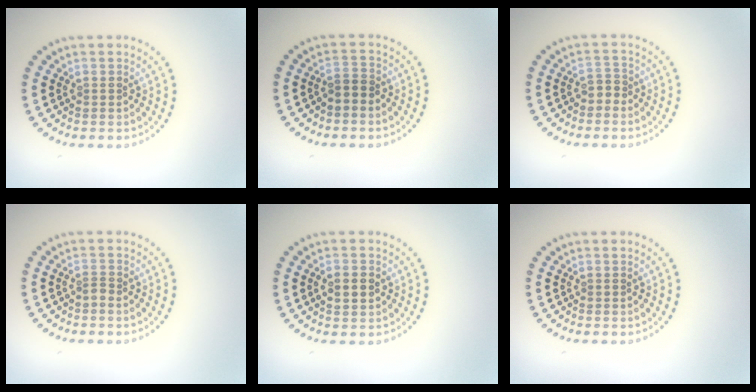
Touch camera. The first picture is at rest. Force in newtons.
{"total": 1.6, "press": 1.4, "slide": 0.8}
{"total": 1.0, "press": 0.8, "slide": 0.5}
{"total": 0.8, "press": 0.5, "slide": 0.6}
{"total": 2.7, "press": 2.7, "slide": 0.1}
{"total": 0.0}